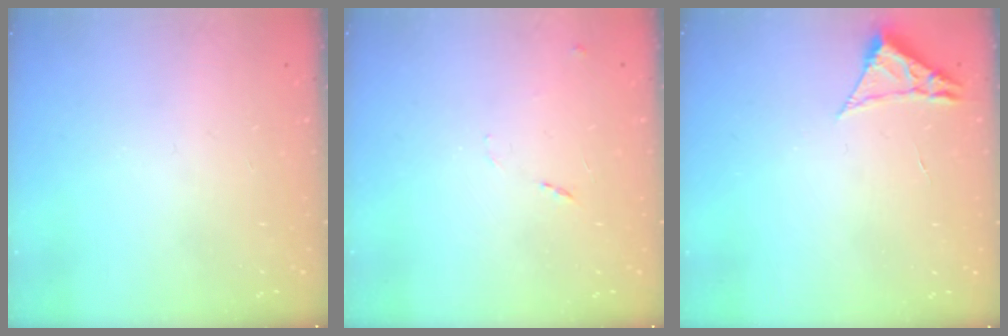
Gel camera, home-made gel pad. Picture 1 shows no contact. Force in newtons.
{"total": 7.6, "press": 7.6, "slide": 0.9}
{"total": 2.3, "press": 2.3, "slide": 0.4}